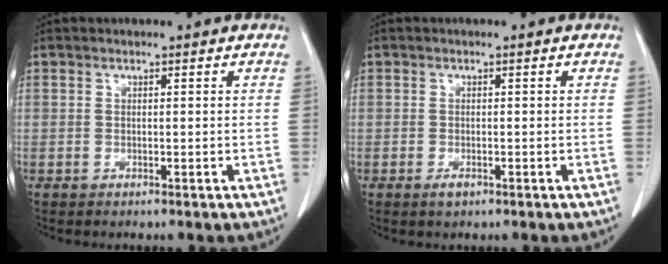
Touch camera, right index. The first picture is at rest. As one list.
[{"total": 1.3, "force": [-0.8, 0.6, 0.8], "torque": [-0.014, 0.000, -0.009]}]